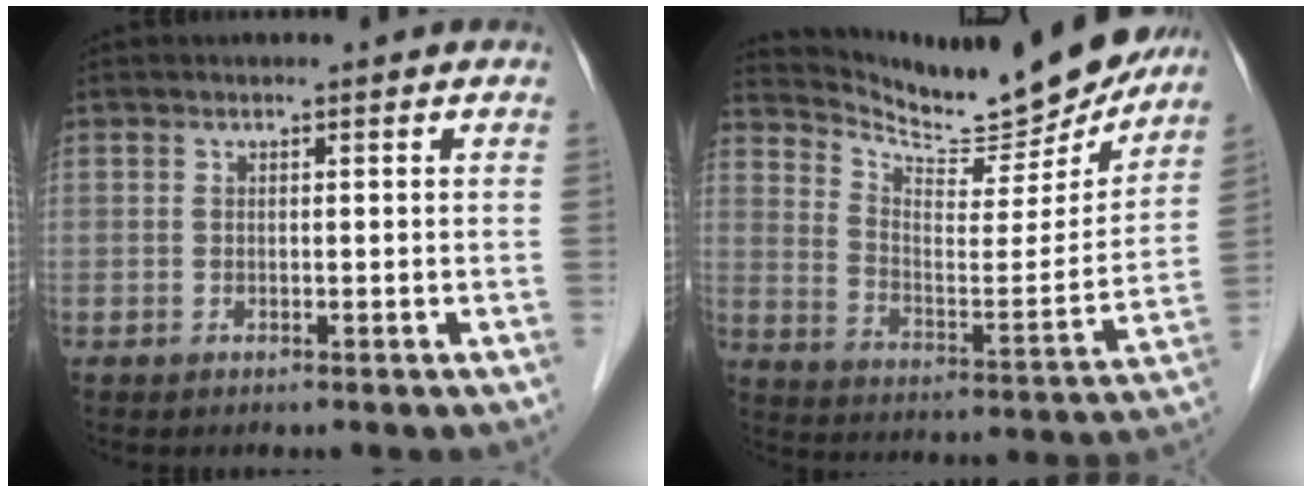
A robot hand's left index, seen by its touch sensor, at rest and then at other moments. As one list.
[{"total": 18.9, "force": [17.8, 2.4, 6.0], "torque": [-0.109, -0.046, 0.262]}]